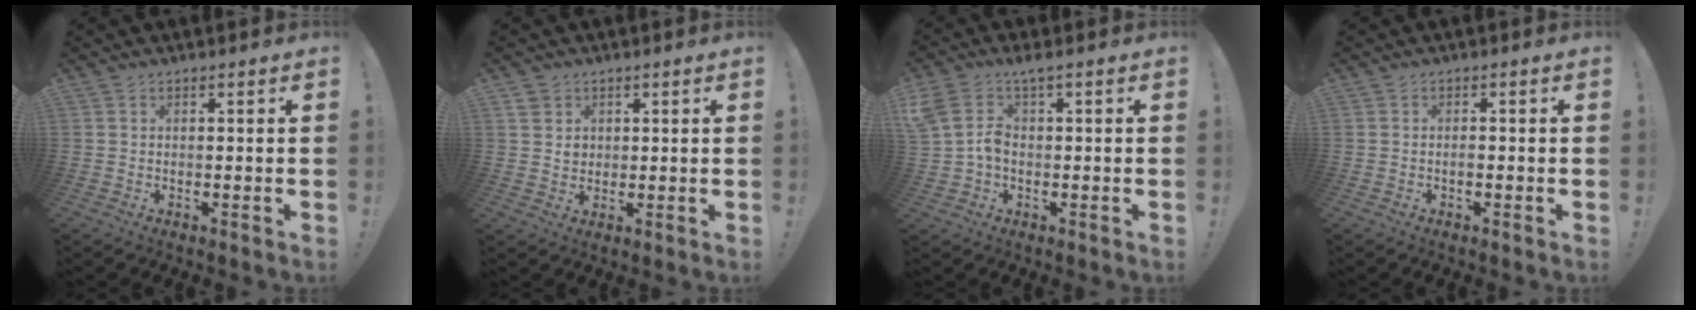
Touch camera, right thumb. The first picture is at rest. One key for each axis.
{"total": 3.4, "fx": 1.6, "fy": 2.9, "fz": 0.6, "tx": -0.005, "ty": -0.009, "tz": 0.029}
{"total": 6.6, "fx": 0.2, "fy": 4.0, "fz": 5.2, "tx": -0.107, "ty": 0.002, "tz": 0.007}
{"total": 1.0, "fx": -0.7, "fy": 0.4, "fz": 0.7, "tx": -0.013, "ty": 0.003, "tz": -0.012}